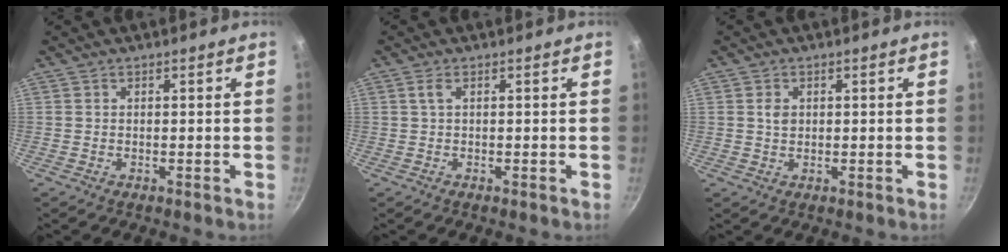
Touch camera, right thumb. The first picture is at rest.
{"total": 1.3, "force": [0.1, 0.2, 1.2], "torque": [-0.024, 0.001, 0.001]}
{"total": 2.1, "force": [0.4, 1.6, 1.3], "torque": [-0.019, -0.001, 0.006]}